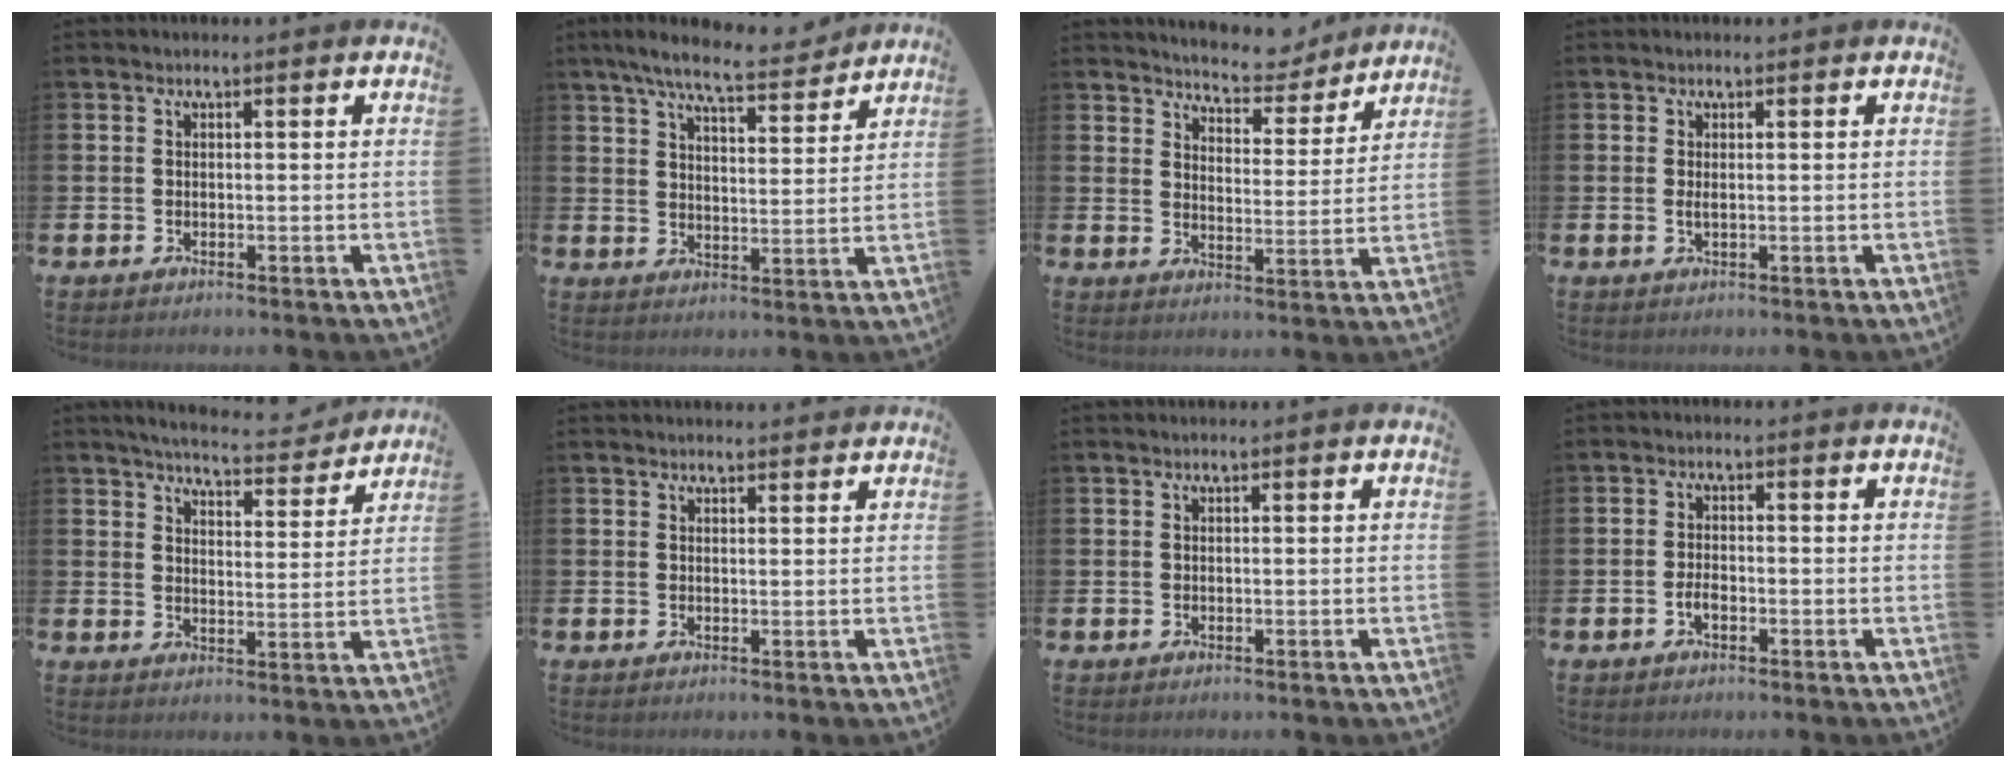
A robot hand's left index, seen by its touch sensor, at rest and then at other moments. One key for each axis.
{"total": 7.9, "fx": 7.3, "fy": 1.2, "fz": 3.0, "tx": -0.072, "ty": -0.038, "tz": 0.126}
{"total": 6.0, "fx": 5.9, "fy": 1.1, "fz": 0.2, "tx": -0.017, "ty": -0.048, "tz": 0.101}
{"total": 0.7, "fx": 0.1, "fy": 0.1, "fz": 0.7, "tx": -0.008, "ty": -0.001, "tz": 0.000}
{"total": 5.8, "fx": 5.6, "fy": 0.5, "fz": 1.2, "tx": -0.034, "ty": -0.039, "tz": 0.096}
{"total": 1.6, "fx": 1.6, "fy": 0.0, "fz": 0.1, "tx": 0.005, "ty": -0.009, "tz": 0.027}
{"total": 0.0}
{"total": 1.8, "fx": -0.8, "fy": 0.8, "fz": 1.4, "tx": -0.029, "ty": 0.003, "tz": -0.015}